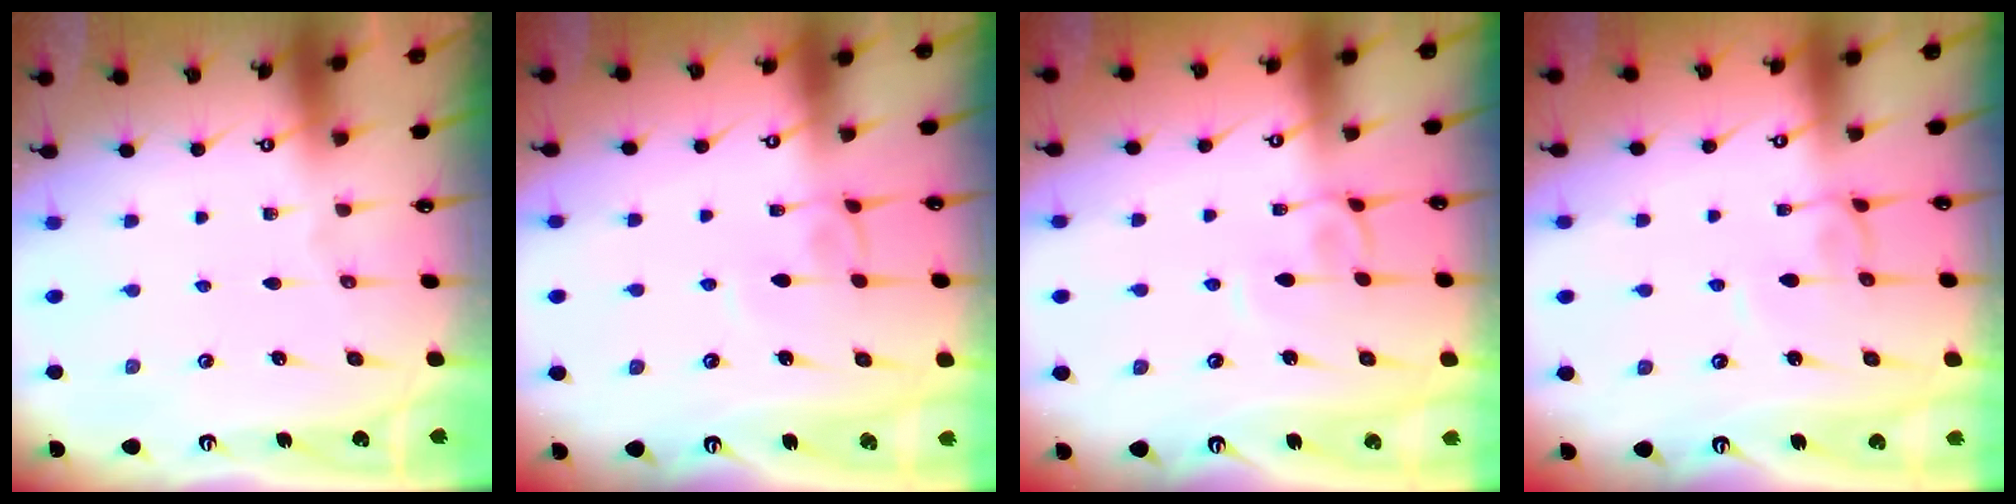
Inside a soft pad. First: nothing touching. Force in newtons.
{"total": 2.7, "press": 2.7, "slide": 0.2}
{"total": 3.7, "press": 3.7, "slide": 0.0}
{"total": 3.1, "press": 3.1, "slide": 0.1}